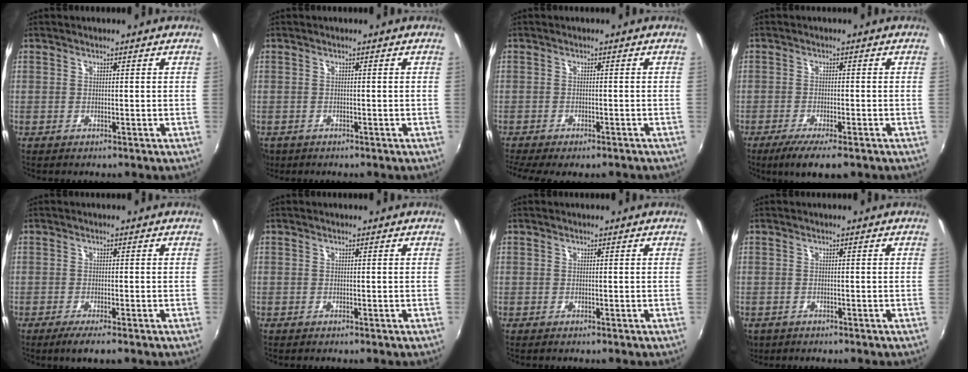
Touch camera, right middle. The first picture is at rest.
{"total": 3.5, "force": [-1.9, 2.5, 1.4], "torque": [-0.034, -0.011, -0.029]}
{"total": 7.2, "force": [-5.8, 1.9, 3.8], "torque": [-0.091, -0.033, -0.092]}
{"total": 6.5, "force": [-4.6, 1.3, 4.5], "torque": [-0.097, -0.024, -0.079]}
{"total": 3.1, "force": [-2.2, 0.3, 2.2], "torque": [-0.051, -0.013, -0.042]}
{"total": 0.0}
{"total": 0.0}
{"total": 3.8, "force": [-2.0, 2.7, 1.7], "torque": [-0.038, -0.012, -0.029]}